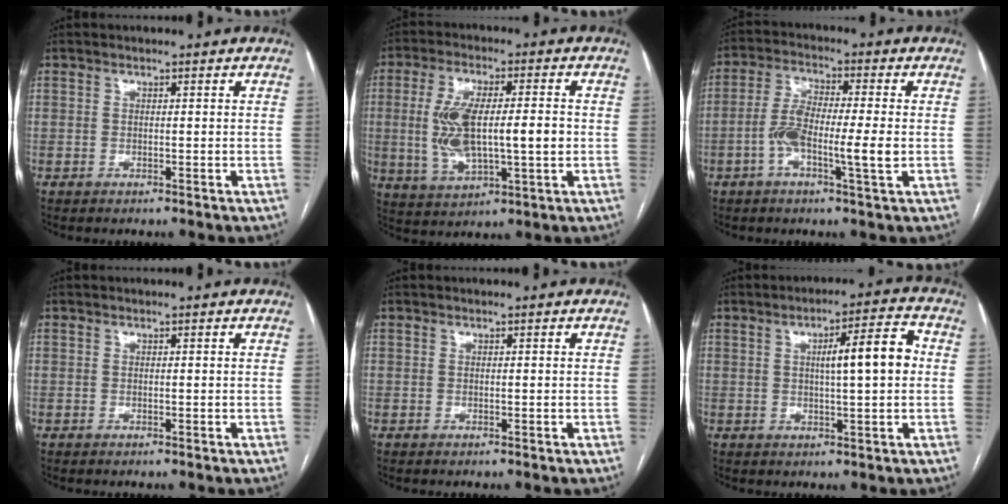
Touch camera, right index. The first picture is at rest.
{"total": 12.6, "force": [-0.3, 3.9, 12.0], "torque": [-0.241, 0.010, 0.003]}
{"total": 8.7, "force": [-1.9, 0.9, 8.4], "torque": [-0.163, 0.008, -0.042]}
{"total": 0.0}
{"total": 0.0}
{"total": 8.1, "force": [0.9, 0.9, 8.0], "torque": [-0.121, 0.017, 0.014]}